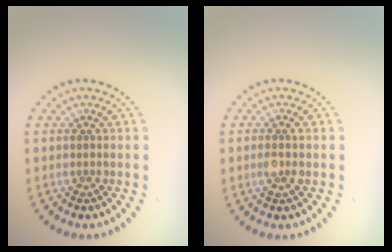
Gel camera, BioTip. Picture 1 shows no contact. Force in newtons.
{"total": 1.4, "press": 1.3, "slide": 0.7}